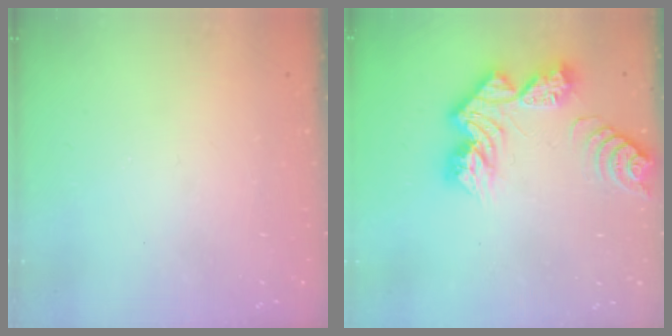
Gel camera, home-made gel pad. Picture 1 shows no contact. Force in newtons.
{"total": 13.0, "press": 13.0, "slide": 1.1}